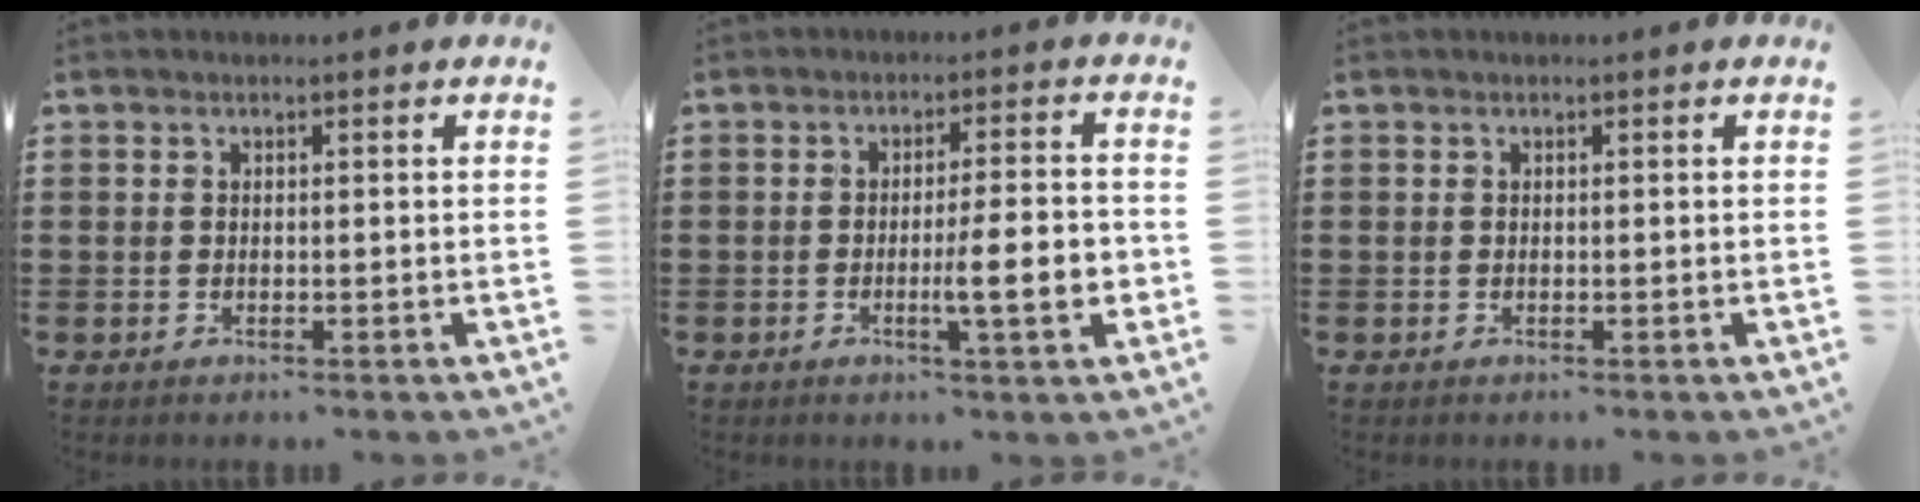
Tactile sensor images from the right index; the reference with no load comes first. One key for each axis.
{"total": 7.9, "fx": -1.7, "fy": 1.0, "fz": 7.7, "tx": -0.109, "ty": -0.011, "tz": -0.031}
{"total": 0.0}